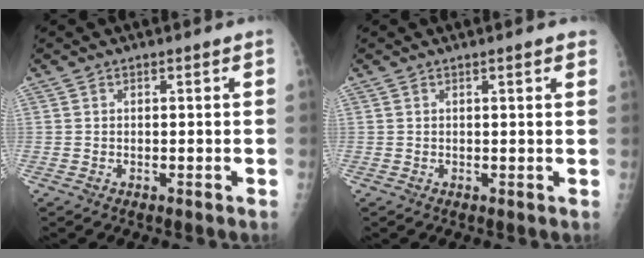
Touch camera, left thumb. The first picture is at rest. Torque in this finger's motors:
{"motor_torque": [-0.28, -0.24, -0.20, -0.05, 0.01]}